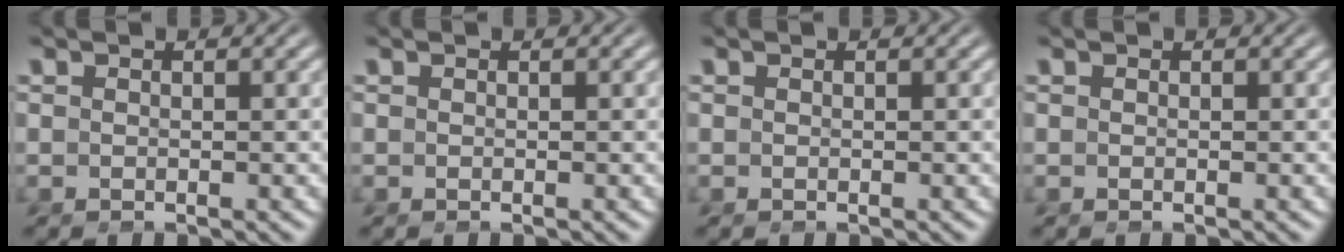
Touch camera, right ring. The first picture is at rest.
{"total": 0.0}
{"total": 0.0}
{"total": 0.0}